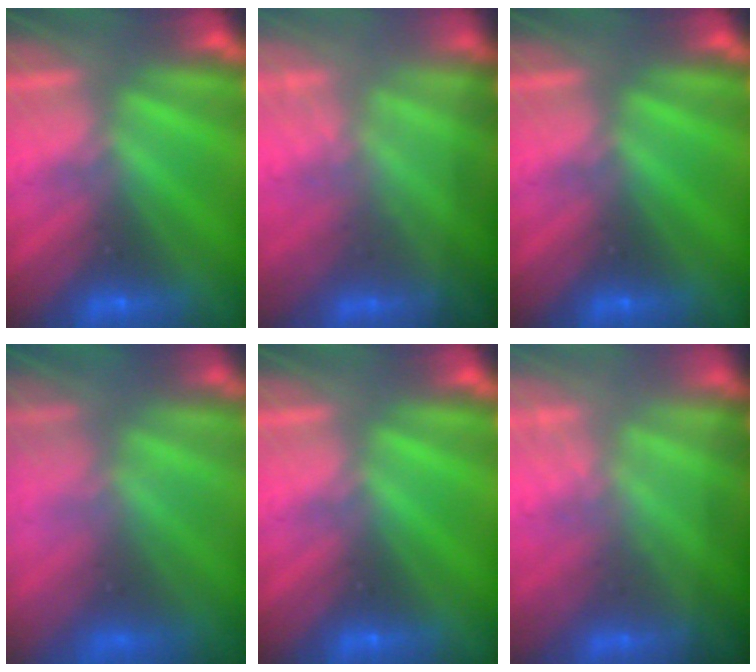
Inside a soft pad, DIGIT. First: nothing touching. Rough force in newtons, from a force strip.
{"total": 1.3}
{"total": 0.0}
{"total": 6.9}
{"total": 0.0}
{"total": 1.3}